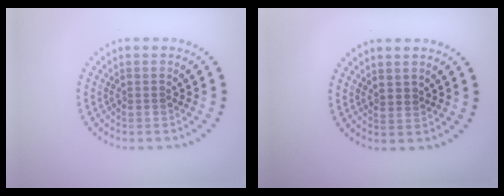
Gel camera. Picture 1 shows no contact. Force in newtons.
{"total": 0.5, "press": 0.4, "slide": 0.4}